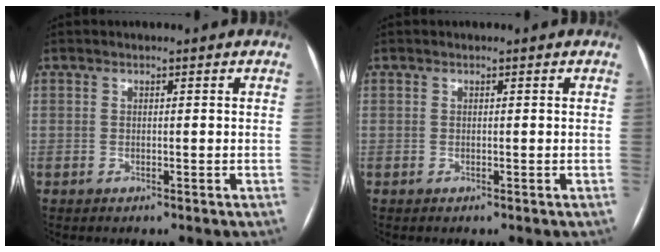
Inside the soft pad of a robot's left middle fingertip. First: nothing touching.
{"total": 0.0}